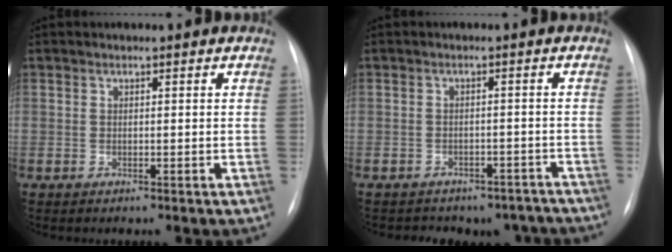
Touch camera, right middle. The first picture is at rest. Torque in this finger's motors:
{"motor_torque": [0.22, -0.23, 0.26, 0.06]}